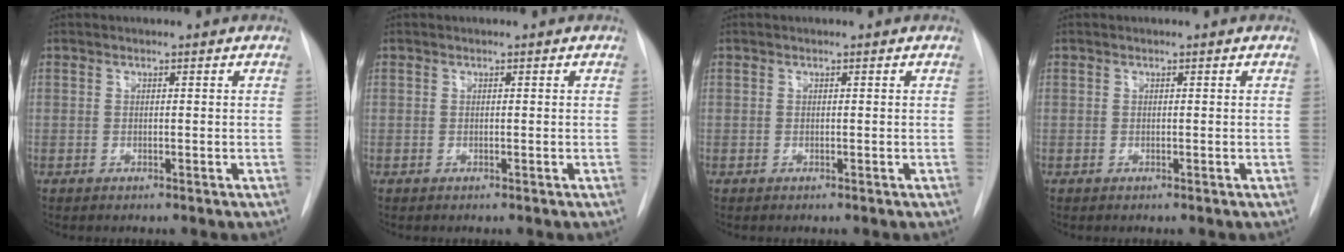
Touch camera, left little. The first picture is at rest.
{"total": 0.0}
{"total": 0.0}
{"total": 0.0}